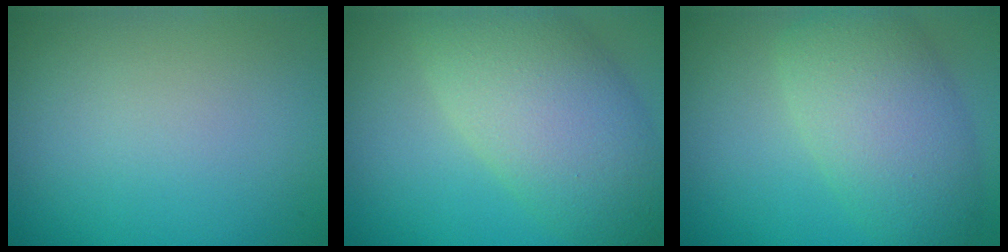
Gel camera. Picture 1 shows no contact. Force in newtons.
{"total": 8.7, "press": 8.7, "slide": 0.4}
{"total": 6.4, "press": 6.4, "slide": 0.3}